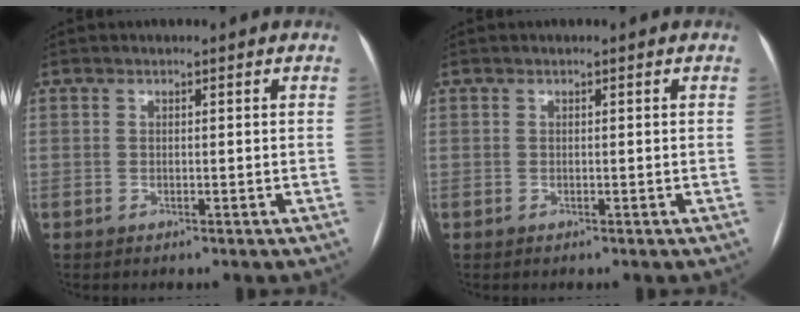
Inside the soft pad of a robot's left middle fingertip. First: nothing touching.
{"total": 0.0}